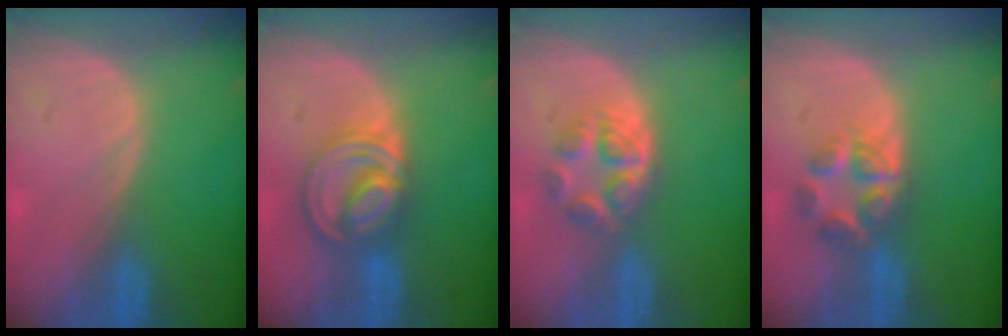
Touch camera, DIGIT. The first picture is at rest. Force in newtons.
{"total": 8.6, "press": 7.3, "slide": 4.6}
{"total": 5.6, "press": 5.0, "slide": 2.5}
{"total": 6.2, "press": 5.5, "slide": 2.8}